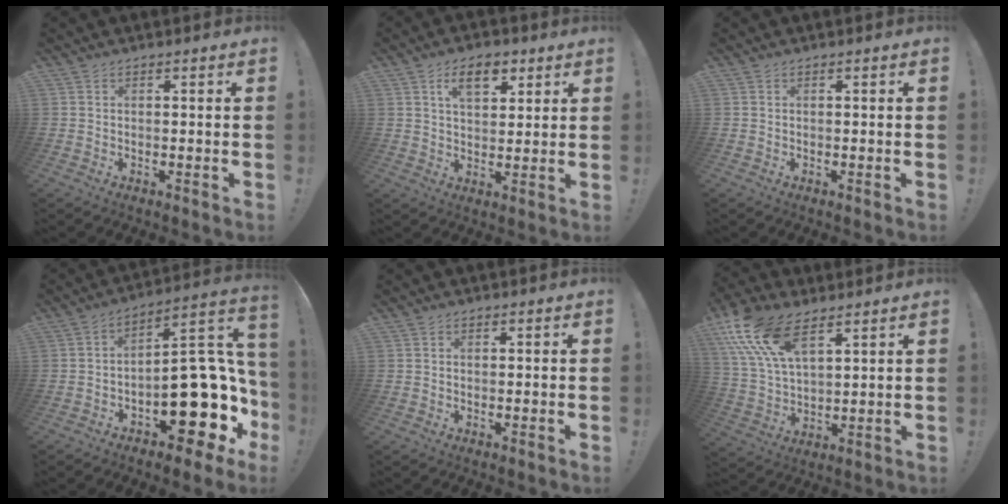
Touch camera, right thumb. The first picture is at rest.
{"total": 8.7, "force": [4.3, 4.9, 5.7], "torque": [-0.086, -0.002, 0.076]}
{"total": 0.0}
{"total": 21.3, "force": [-5.4, 11.0, 17.4], "torque": [-0.211, 0.030, -0.067]}
{"total": 0.5, "force": [0.1, 0.5, 0.3], "torque": [-0.003, 0.001, 0.001]}
{"total": 16.0, "force": [9.6, 7.9, 10.1], "torque": [-0.211, -0.038, 0.177]}